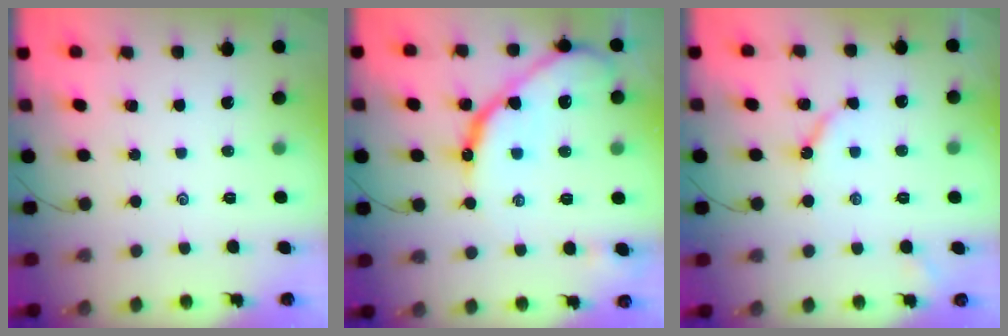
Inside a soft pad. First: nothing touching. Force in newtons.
{"total": 15.8, "press": 15.8, "slide": 1.1}
{"total": 5.6, "press": 5.6, "slide": 0.5}